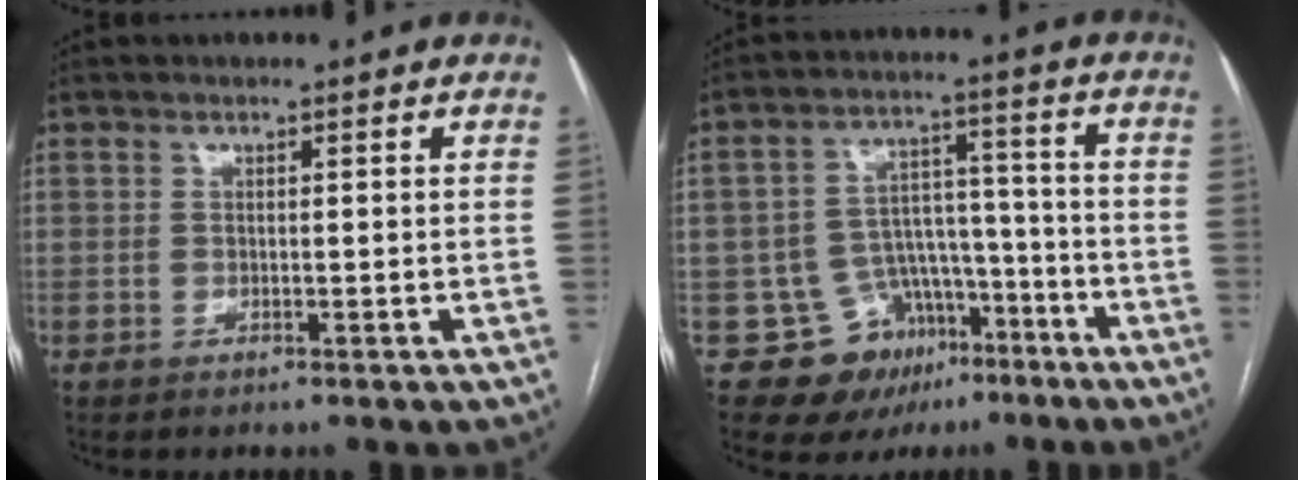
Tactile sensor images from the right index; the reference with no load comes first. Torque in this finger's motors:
{"motor_torque": [-0.40, -0.13, -0.94, -0.21]}